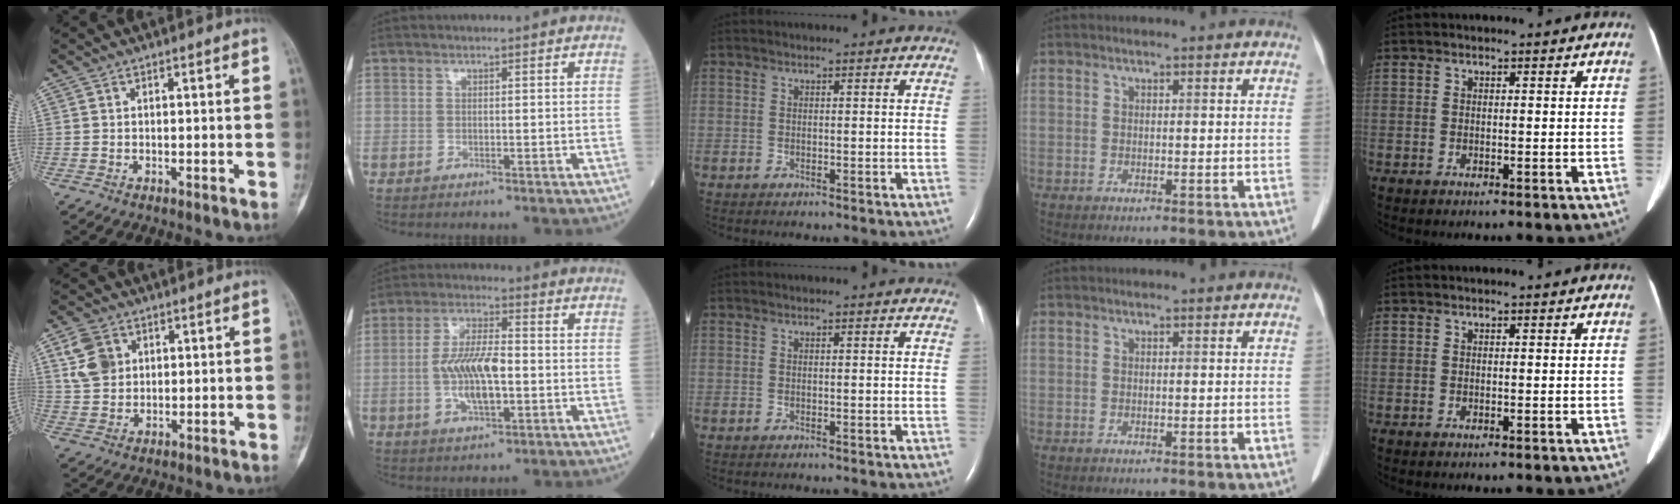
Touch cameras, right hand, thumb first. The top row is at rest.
{"thumb": {"total": 6.7, "force": [2.5, 5.1, 3.5], "torque": [-0.052, -0.001, 0.051]}, "index": {"total": 9.2, "force": [-1.1, 2.7, 8.7], "torque": [-0.177, 0.004, -0.020]}}